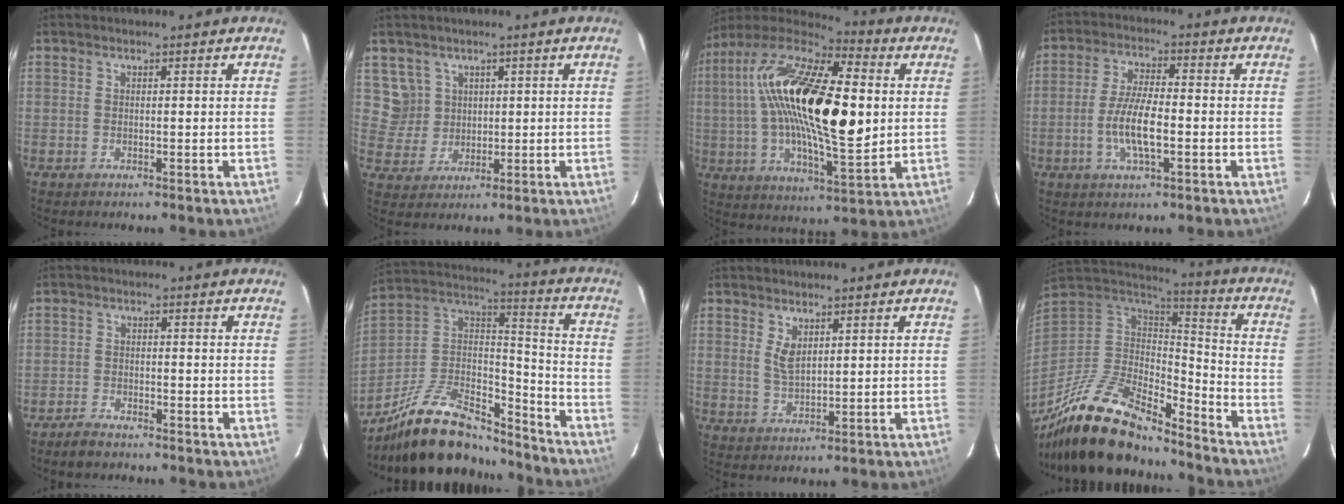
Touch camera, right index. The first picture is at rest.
{"total": 5.5, "force": [2.4, 4.9, 0.3], "torque": [-0.002, 0.012, 0.058]}
{"total": 27.7, "force": [4.0, 9.7, 25.7], "torque": [-0.479, 0.016, 0.055]}
{"total": 8.2, "force": [-2.0, 2.3, 7.7], "torque": [-0.153, 0.000, -0.041]}
{"total": 3.6, "force": [-3.2, 1.2, 1.2], "torque": [-0.043, 0.003, -0.061]}
{"total": 24.0, "force": [-18.2, 9.2, 12.6], "torque": [-0.253, 0.021, -0.293]}
{"total": 3.6, "force": [1.7, 1.6, 2.6], "torque": [-0.047, -0.003, 0.034]}
{"total": 23.4, "force": [-18.3, 7.4, 12.6], "torque": [-0.251, -0.026, -0.322]}